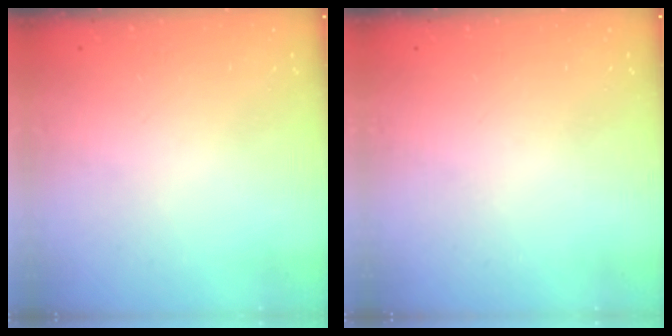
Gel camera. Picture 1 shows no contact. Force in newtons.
{"total": 0.0}